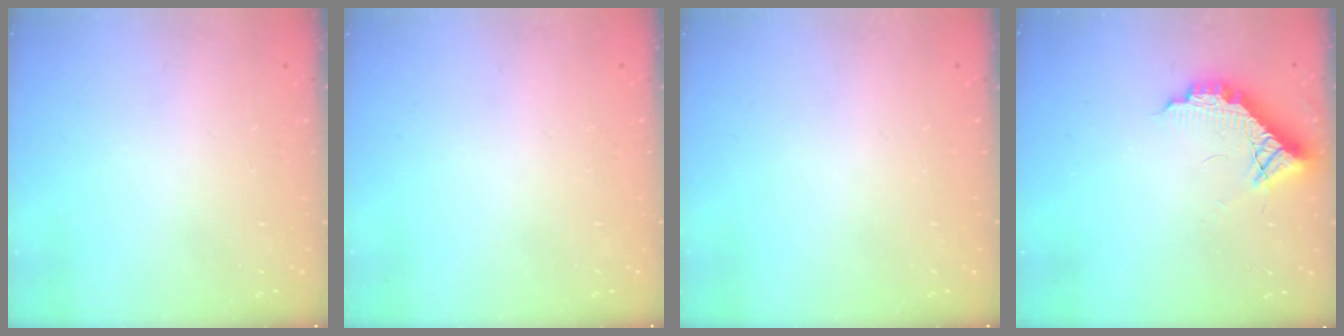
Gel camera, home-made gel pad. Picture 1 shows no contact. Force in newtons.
{"total": 0.0}
{"total": 0.0}
{"total": 10.2, "press": 10.2, "slide": 0.8}